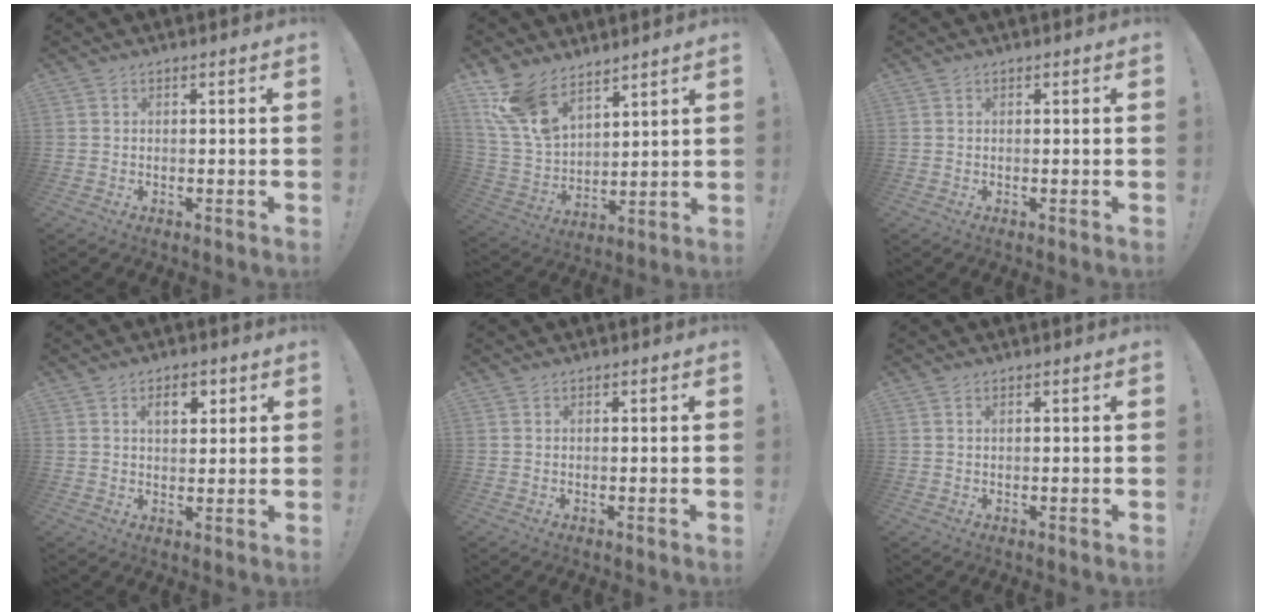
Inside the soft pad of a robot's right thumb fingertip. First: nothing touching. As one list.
[{"total": 13.5, "force": [10.1, 6.8, 5.8], "torque": [-0.132, -0.065, 0.198]}, {"total": 0.0}, {"total": 5.8, "force": [2.5, 3.3, 4.0], "torque": [-0.048, -0.003, 0.038]}, {"total": 0.0}, {"total": 0.5, "force": [0.3, 0.1, 0.4], "torque": [-0.003, -0.002, 0.006]}]